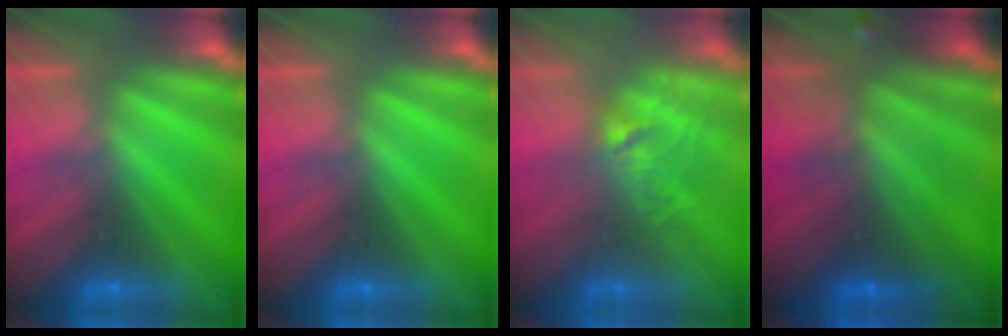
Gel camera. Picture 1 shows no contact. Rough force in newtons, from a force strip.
{"total": 0.0}
{"total": 2.8}
{"total": 7.7}